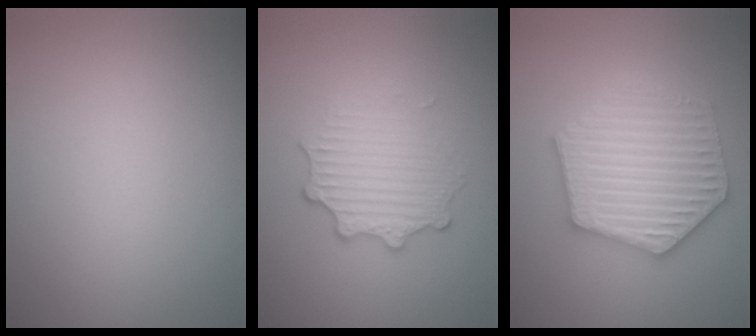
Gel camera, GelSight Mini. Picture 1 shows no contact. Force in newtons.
{"total": 3.4, "press": 2.6, "slide": 2.2}
{"total": 6.3, "press": 6.2, "slide": 1.2}